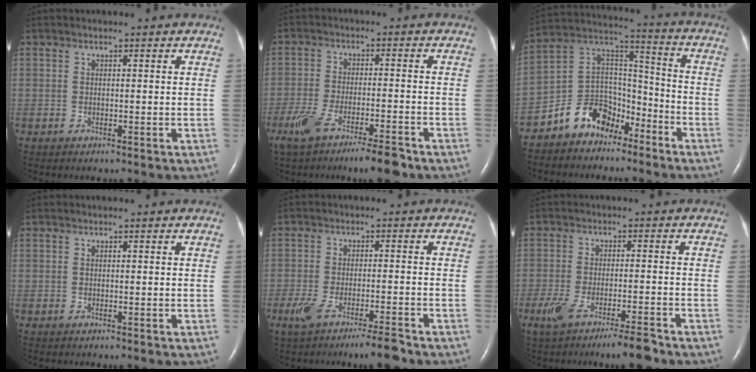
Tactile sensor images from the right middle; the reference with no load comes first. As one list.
[{"total": 10.3, "force": [-7.2, 1.6, 7.2], "torque": [-0.132, -0.013, -0.118]}, {"total": 10.5, "force": [-7.5, 6.7, 3.2], "torque": [-0.065, 0.053, -0.139]}, {"total": 0.0}, {"total": 6.4, "force": [-4.6, 0.4, 4.4], "torque": [-0.084, -0.012, -0.081]}, {"total": 7.3, "force": [-5.2, 0.6, 5.0], "torque": [-0.095, -0.012, -0.090]}]